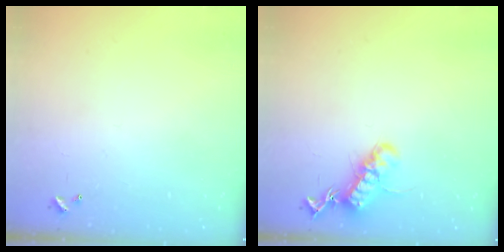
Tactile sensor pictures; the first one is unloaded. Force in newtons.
{"total": 15.5, "press": 15.4, "slide": 1.8}